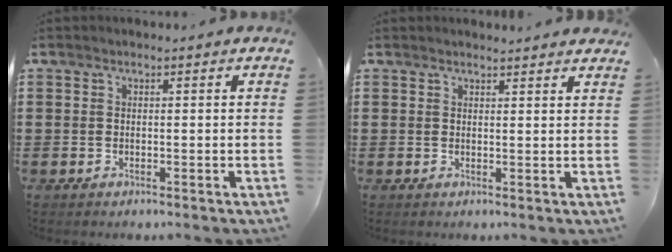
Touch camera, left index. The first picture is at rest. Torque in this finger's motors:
{"motor_torque": [0.00, 0.00, -0.02, -0.01]}